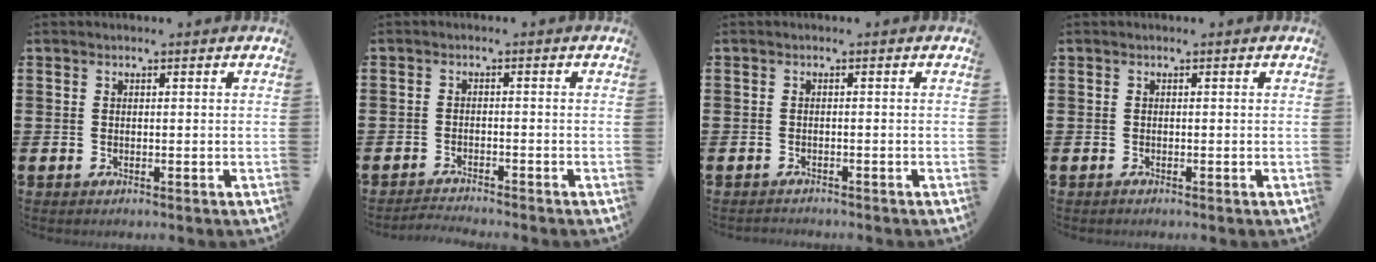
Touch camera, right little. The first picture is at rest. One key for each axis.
{"total": 1.6, "fx": -1.6, "fy": -0.1, "fz": -0.1, "tx": -0.006, "ty": 0.002, "tz": -0.029}
{"total": 0.7, "fx": -0.6, "fy": 0.0, "fz": -0.1, "tx": -0.001, "ty": -0.001, "tz": -0.014}
{"total": 0.0}